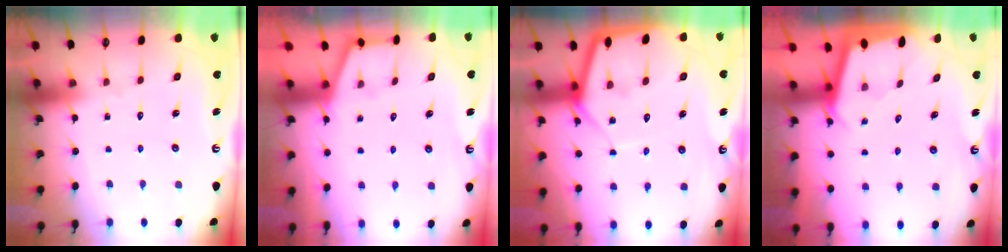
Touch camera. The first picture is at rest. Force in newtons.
{"total": 2.1, "press": 2.1, "slide": 0.3}
{"total": 9.0, "press": 8.9, "slide": 0.8}
{"total": 1.9, "press": 1.9, "slide": 0.1}